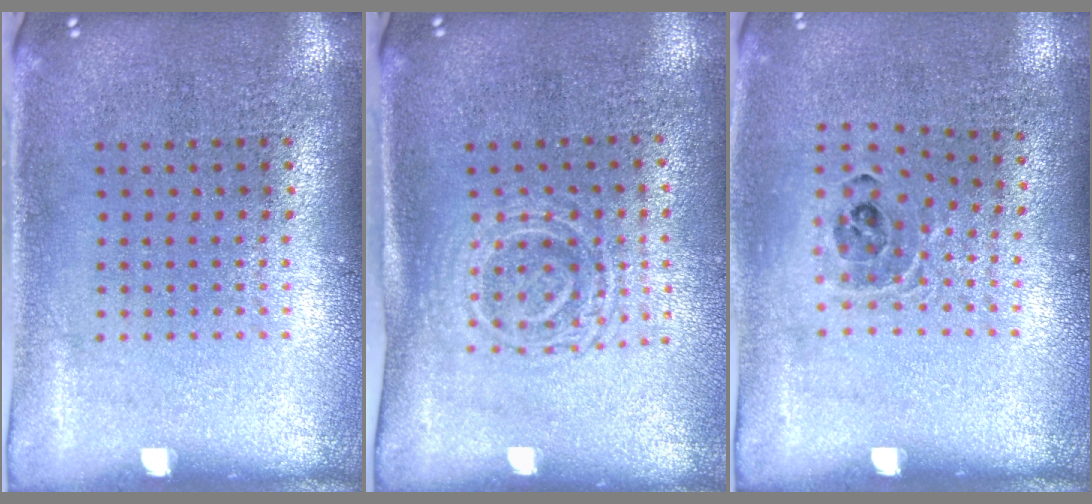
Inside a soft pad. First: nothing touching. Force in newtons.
{"total": 1.6, "press": 1.3, "slide": 0.9}
{"total": 0.8, "press": 0.8, "slide": 0.1}